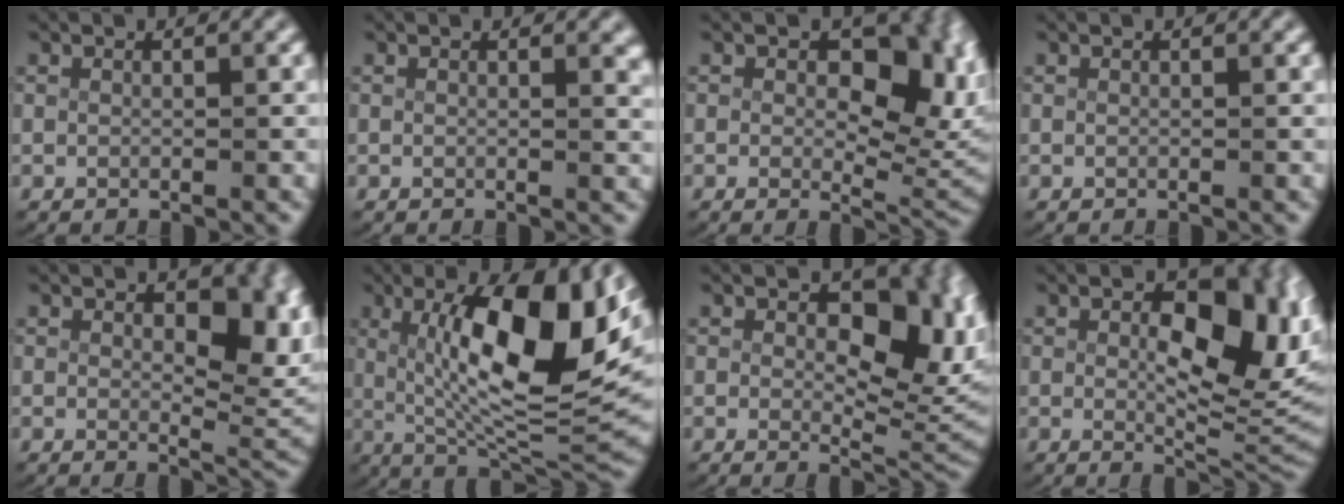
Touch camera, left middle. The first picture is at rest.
{"total": 0.8, "force": [0.6, 0.2, 0.5], "torque": [-0.006, -0.006, 0.008]}
{"total": 7.7, "force": [1.1, 4.3, 6.3], "torque": [-0.067, -0.020, 0.018]}
{"total": 0.0}
{"total": 7.3, "force": [1.6, 3.7, 6.1], "torque": [-0.052, -0.015, 0.025]}
{"total": 14.5, "force": [2.8, 5.4, 13.2], "torque": [-0.206, -0.010, 0.058]}
{"total": 8.4, "force": [1.7, 4.4, 6.9], "torque": [-0.080, -0.021, 0.027]}
{"total": 10.4, "force": [1.7, 5.1, 8.9], "torque": [-0.112, -0.022, 0.027]}